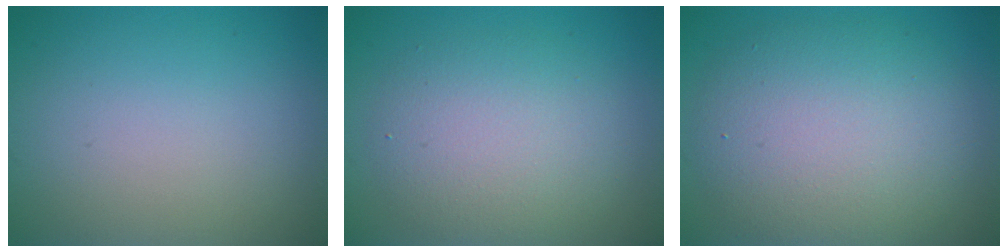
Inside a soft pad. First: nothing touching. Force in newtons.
{"total": 5.0, "press": 5.0, "slide": 0.3}
{"total": 8.0, "press": 8.0, "slide": 0.5}